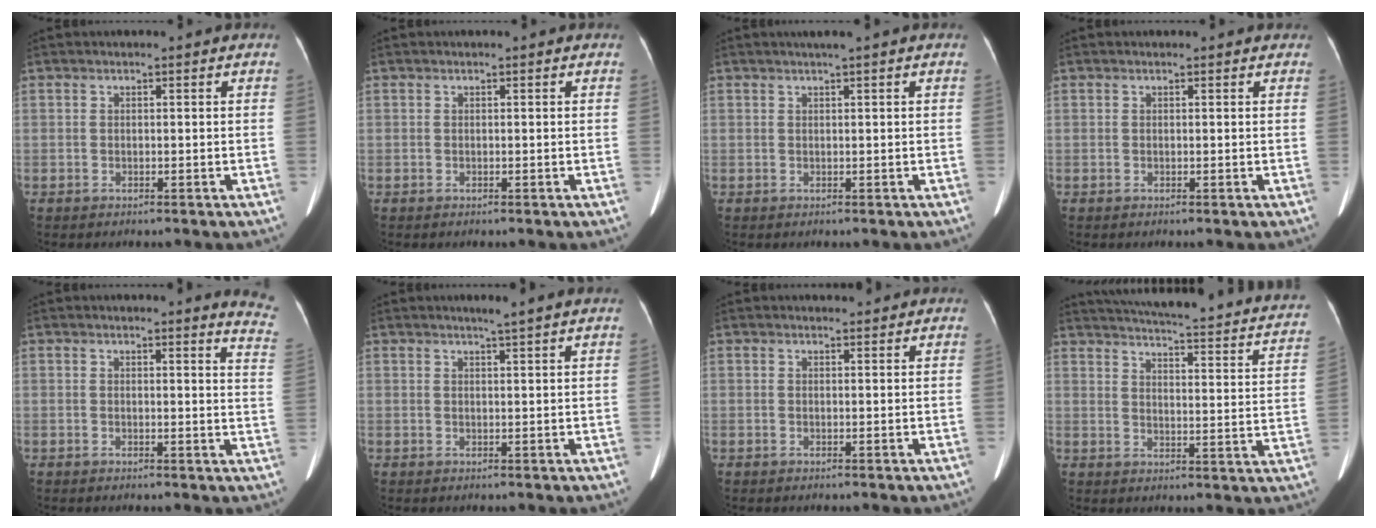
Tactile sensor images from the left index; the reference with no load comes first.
{"total": 0.0}
{"total": 1.5, "force": [1.0, -0.4, 1.0], "torque": [-0.017, 0.003, 0.022]}
{"total": 2.4, "force": [2.2, 0.9, 0.5], "torque": [-0.009, 0.016, 0.014]}
{"total": 6.7, "force": [6.6, -0.1, 1.5], "torque": [-0.005, -0.063, 0.037]}
{"total": 2.2, "force": [1.8, -0.8, 1.1], "torque": [-0.017, -0.003, 0.032]}
{"total": 1.6, "force": [1.5, 0.3, 0.2], "torque": [-0.007, 0.005, 0.024]}
{"total": 25.9, "force": [22.2, 3.8, 12.8], "torque": [-0.185, -0.036, 0.254]}